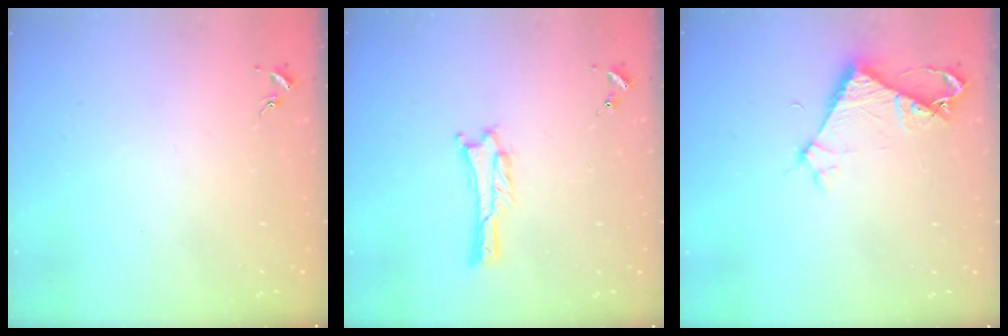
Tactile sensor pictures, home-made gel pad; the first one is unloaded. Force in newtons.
{"total": 0.9, "press": 0.9, "slide": 0.1}
{"total": 5.1, "press": 5.1, "slide": 0.4}